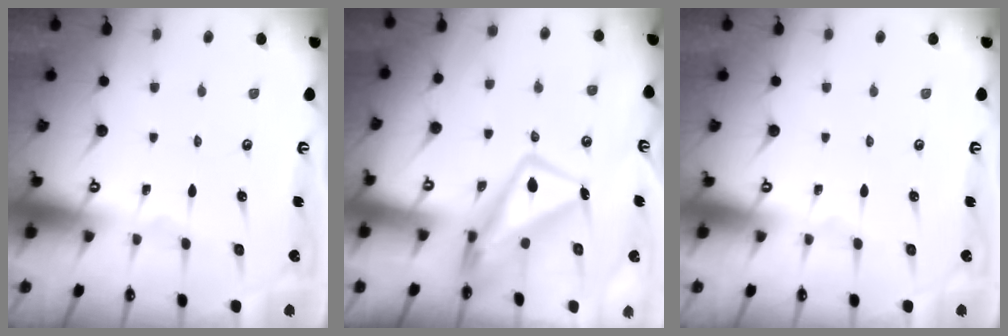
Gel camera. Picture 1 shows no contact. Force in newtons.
{"total": 11.9, "press": 11.8, "slide": 1.4}
{"total": 0.0}